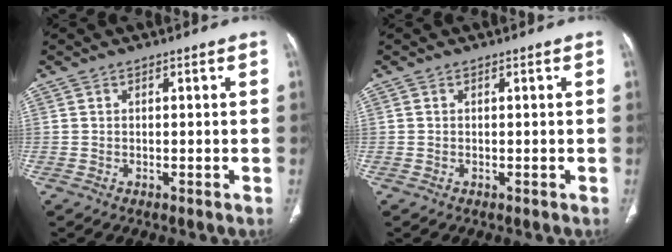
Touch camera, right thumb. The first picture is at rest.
{"total": 0.0}